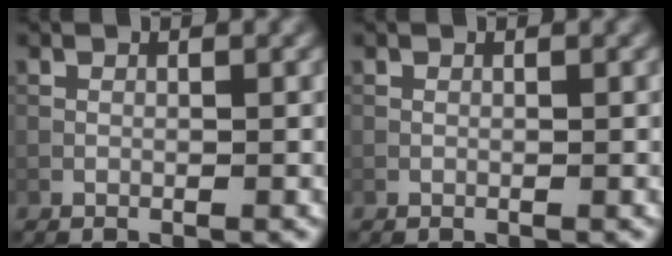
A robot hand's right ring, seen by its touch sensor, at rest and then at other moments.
{"total": 0.0}